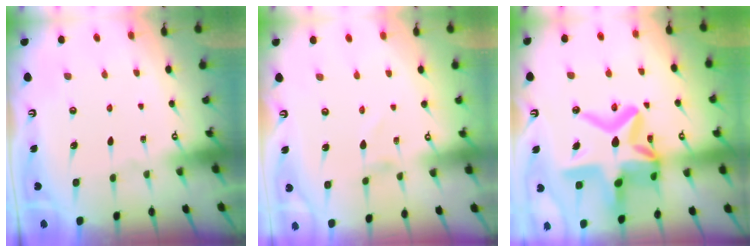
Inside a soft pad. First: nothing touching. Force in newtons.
{"total": 1.5, "press": 1.5, "slide": 0.1}
{"total": 21.6, "press": 21.5, "slide": 2.3}